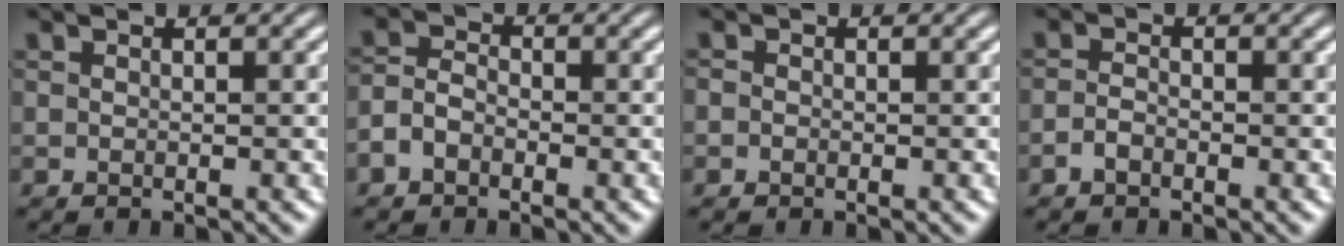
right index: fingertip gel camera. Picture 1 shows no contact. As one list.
[{"total": 2.2, "force": [-1.2, 1.5, 1.1], "torque": [-0.018, -0.014, -0.018]}, {"total": 0.5, "force": [-0.4, -0.2, -0.2], "torque": [0.008, -0.005, -0.007]}, {"total": 1.3, "force": [-1.2, -0.4, 0.1], "torque": [0.004, -0.008, -0.017]}]